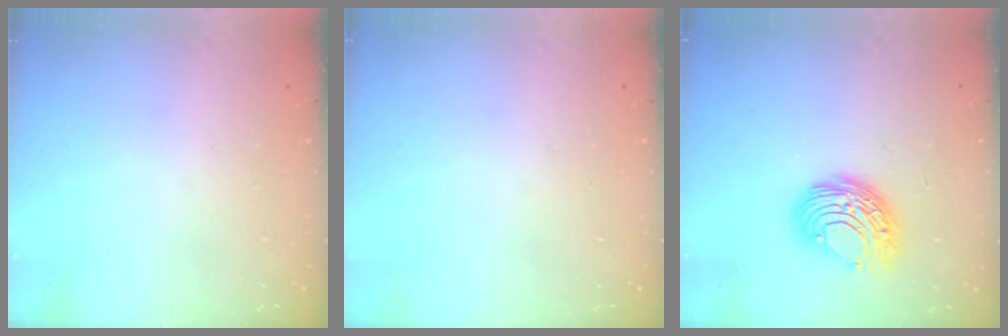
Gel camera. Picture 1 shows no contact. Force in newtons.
{"total": 0.0}
{"total": 9.5, "press": 9.5, "slide": 0.5}